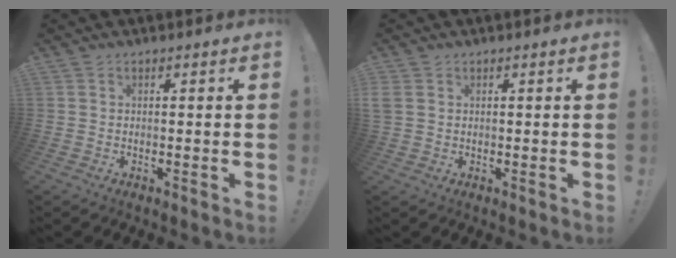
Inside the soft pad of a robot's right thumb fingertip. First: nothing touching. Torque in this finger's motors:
{"motor_torque": [0.13, 0.05, 0.22, 0.01, 0.04]}